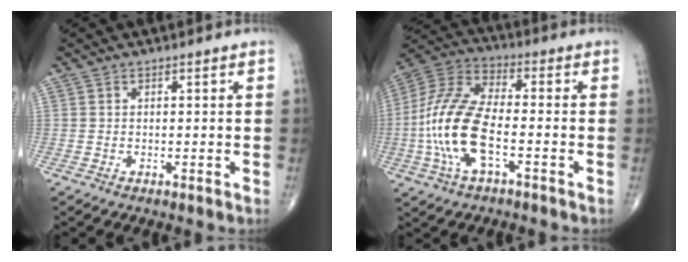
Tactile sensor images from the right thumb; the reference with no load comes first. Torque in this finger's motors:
{"motor_torque": [0.45, 0.41, 1.81, -0.10, 0.27]}